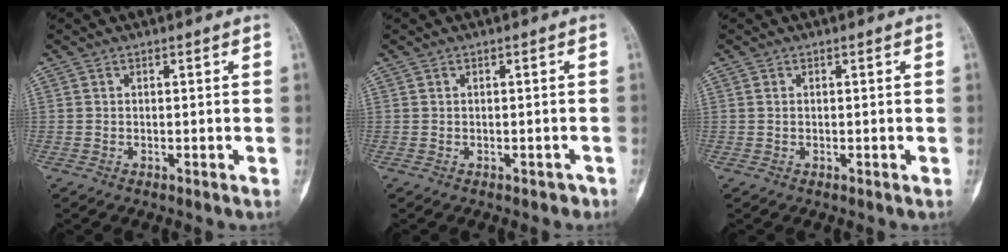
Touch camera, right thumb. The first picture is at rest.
{"total": 1.0, "force": [-0.6, 0.7, 0.3], "torque": [0.000, 0.010, -0.007]}
{"total": 0.0}